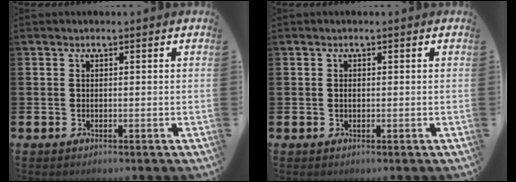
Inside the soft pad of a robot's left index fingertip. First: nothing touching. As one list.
[{"total": 0.5, "force": [0.1, 0.3, 0.4], "torque": [-0.008, 0.000, 0.002]}]